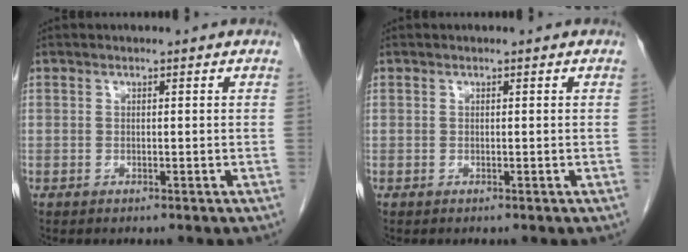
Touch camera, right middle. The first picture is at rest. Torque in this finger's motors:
{"motor_torque": [-0.01, -0.02, -0.03, 0.00]}